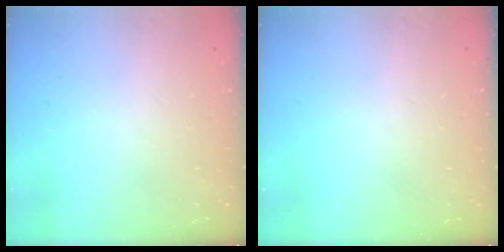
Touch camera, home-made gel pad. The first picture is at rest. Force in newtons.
{"total": 0.0}